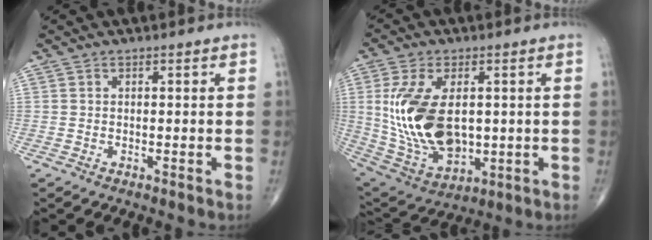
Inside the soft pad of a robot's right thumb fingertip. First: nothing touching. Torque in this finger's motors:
{"motor_torque": [-0.43, 1.18, 1.43, 0.37, 0.27]}